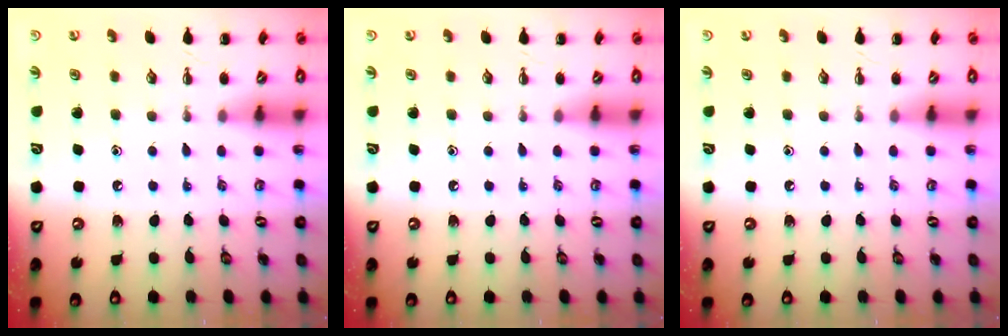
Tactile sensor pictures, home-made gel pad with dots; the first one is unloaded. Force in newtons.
{"total": 0.0}
{"total": 0.0}